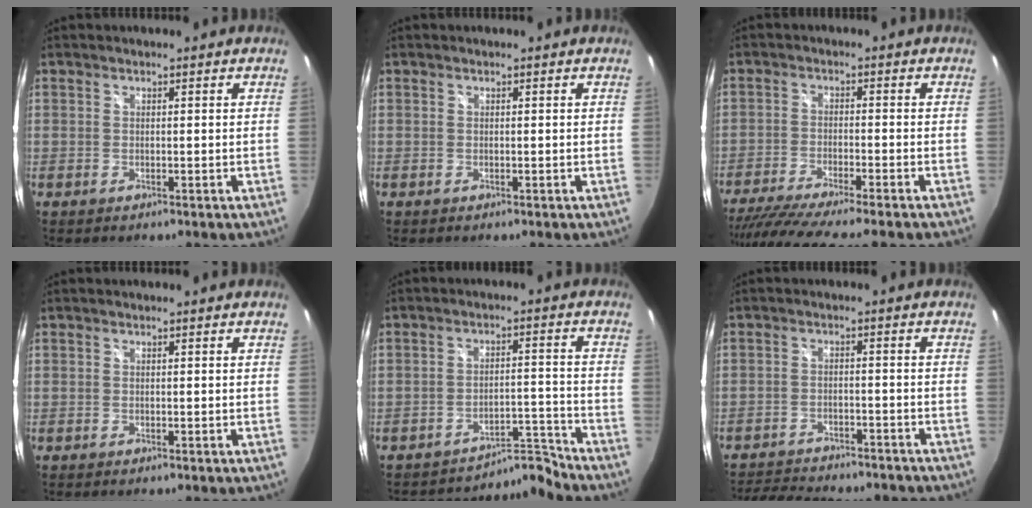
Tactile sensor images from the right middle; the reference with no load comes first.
{"total": 0.0}
{"total": 12.5, "force": [-10.9, -0.6, 6.0], "torque": [-0.126, -0.034, -0.180]}
{"total": 0.0}
{"total": 6.2, "force": [-6.1, 0.3, -0.9], "torque": [0.012, 0.025, -0.098]}
{"total": 13.8, "force": [-12.2, 3.7, 5.3], "torque": [-0.116, -0.017, -0.171]}